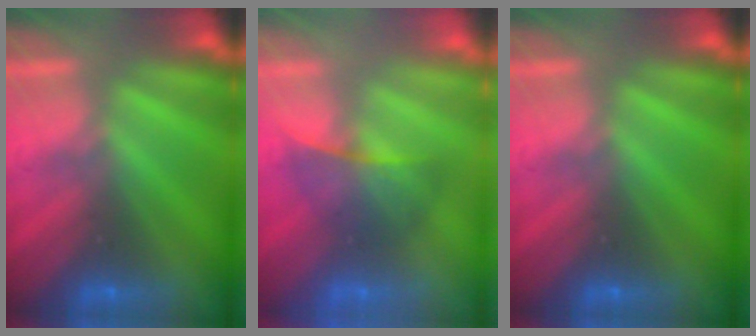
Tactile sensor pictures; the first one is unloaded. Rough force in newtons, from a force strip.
{"total": 2.3}
{"total": 0.0}